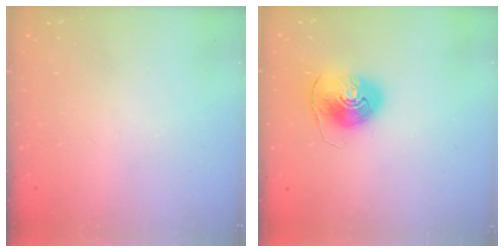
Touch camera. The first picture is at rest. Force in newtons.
{"total": 8.8, "press": 8.8, "slide": 0.8}